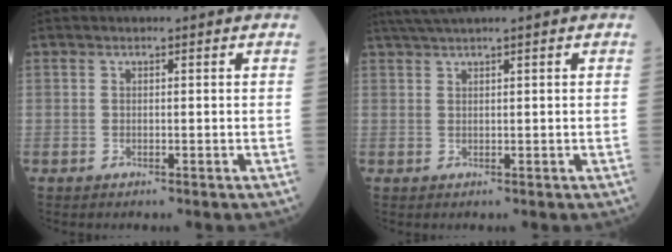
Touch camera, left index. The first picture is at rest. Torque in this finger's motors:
{"motor_torque": [-0.12, -0.22, -0.01, 0.01]}